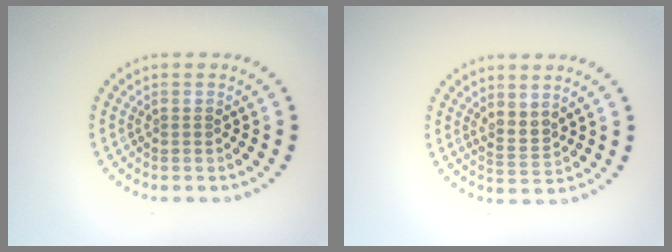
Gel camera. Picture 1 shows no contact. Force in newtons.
{"total": 2.0, "press": 1.5, "slide": 1.3}